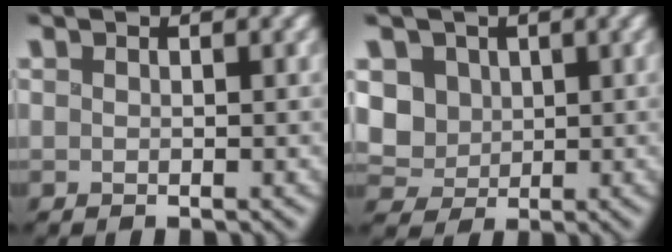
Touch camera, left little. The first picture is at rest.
{"total": 4.7, "force": [0.3, 4.1, 2.2], "torque": [-0.059, 0.007, -0.002]}